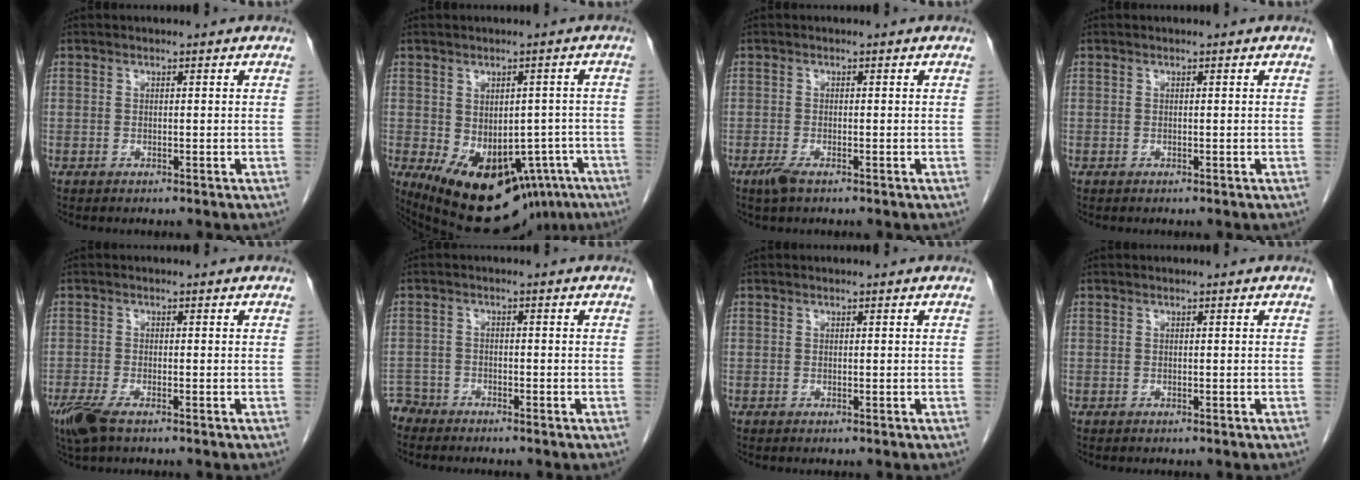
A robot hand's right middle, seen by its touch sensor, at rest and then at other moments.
{"total": 19.1, "force": [-10.6, 10.5, 12.0], "torque": [-0.166, -0.012, -0.125]}
{"total": 2.0, "force": [-1.3, 0.5, 1.5], "torque": [-0.035, -0.004, -0.026]}
{"total": 0.0}
{"total": 4.3, "force": [-2.8, 1.1, 3.1], "torque": [-0.067, -0.011, -0.052]}
{"total": 3.6, "force": [-3.3, 1.0, -0.8], "torque": [0.018, -0.004, -0.068]}
{"total": 0.0}
{"total": 0.0}